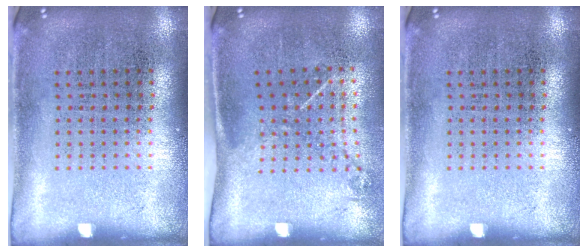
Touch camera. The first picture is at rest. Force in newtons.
{"total": 1.2, "press": 0.9, "slide": 0.8}
{"total": 0.0}